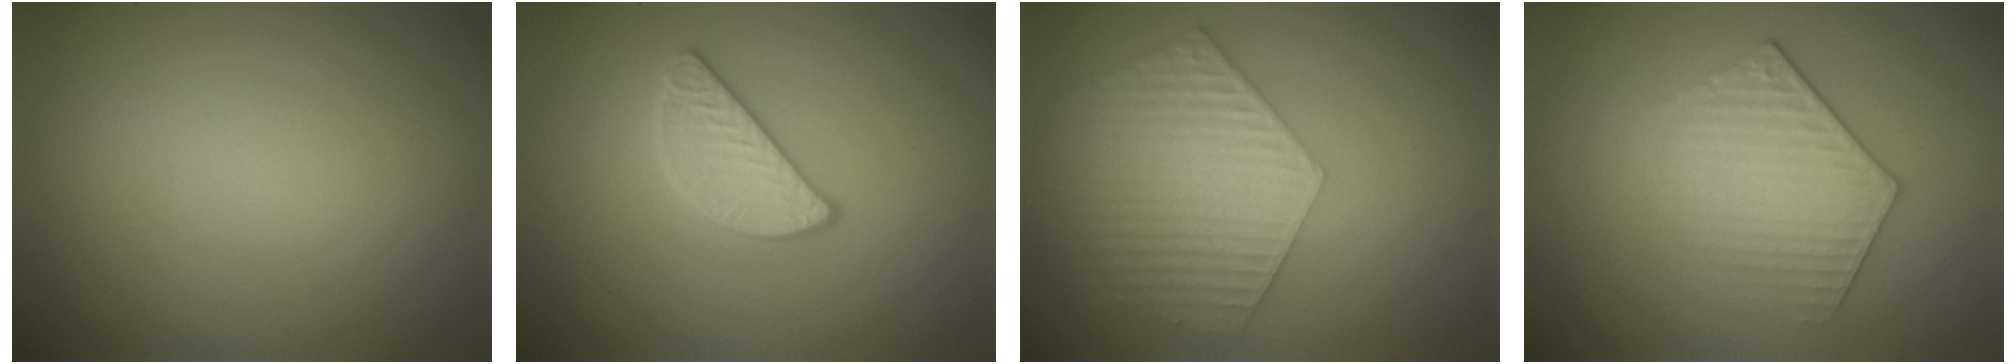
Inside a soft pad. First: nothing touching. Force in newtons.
{"total": 2.8, "press": 2.7, "slide": 0.9}
{"total": 5.9, "press": 4.6, "slide": 3.6}
{"total": 3.6, "press": 3.2, "slide": 1.6}